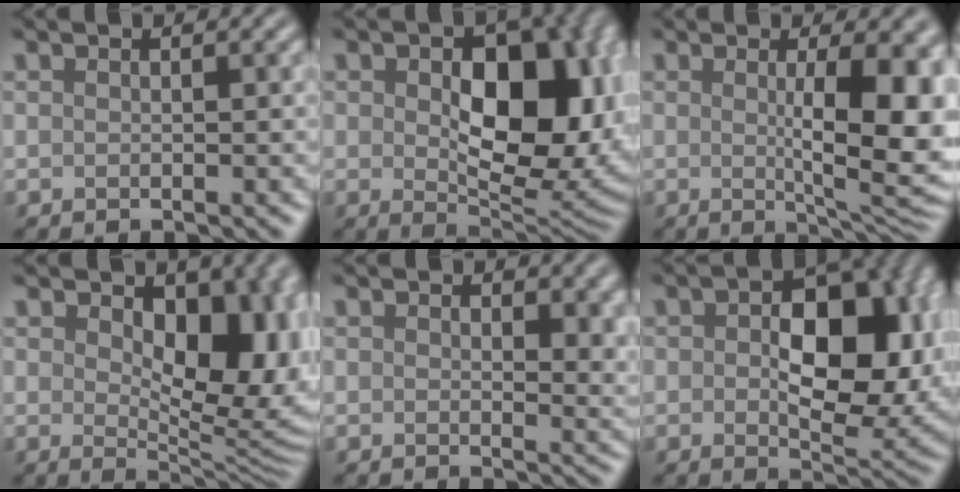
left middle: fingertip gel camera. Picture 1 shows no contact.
{"total": 12.2, "force": [0.8, 7.3, 9.7], "torque": [-0.132, -0.012, 0.022]}
{"total": 9.4, "force": [0.6, 2.3, 9.1], "torque": [-0.121, -0.007, 0.014]}
{"total": 10.1, "force": [1.9, 5.8, 8.1], "torque": [-0.110, -0.013, 0.032]}
{"total": 3.8, "force": [1.1, 2.2, 2.9], "torque": [-0.030, -0.009, 0.017]}
{"total": 11.4, "force": [0.4, 6.6, 9.3], "torque": [-0.115, 0.002, 0.006]}